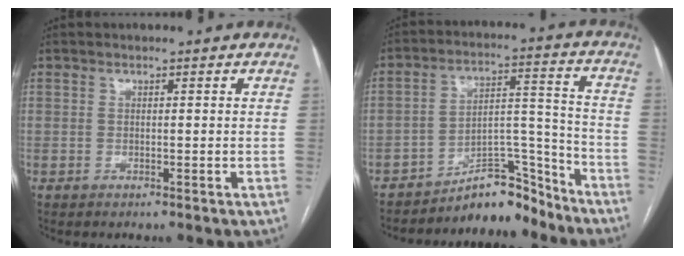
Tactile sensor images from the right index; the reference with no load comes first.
{"total": 9.8, "force": [-9.1, 2.9, 2.2], "torque": [-0.019, 0.063, -0.150]}